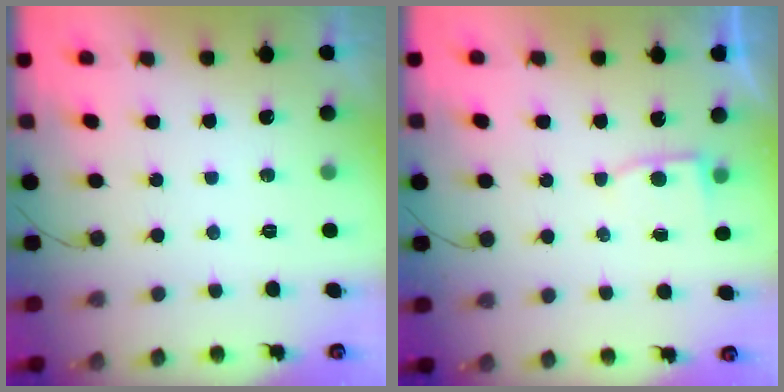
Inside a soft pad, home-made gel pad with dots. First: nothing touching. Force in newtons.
{"total": 3.3, "press": 3.2, "slide": 0.3}